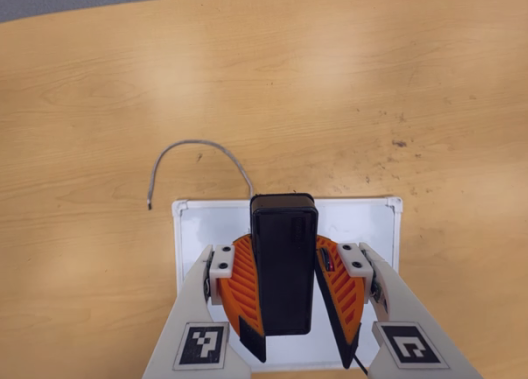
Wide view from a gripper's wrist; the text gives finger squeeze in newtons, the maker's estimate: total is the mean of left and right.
{"total": 9.3, "left": 9.4, "right": 9.1}